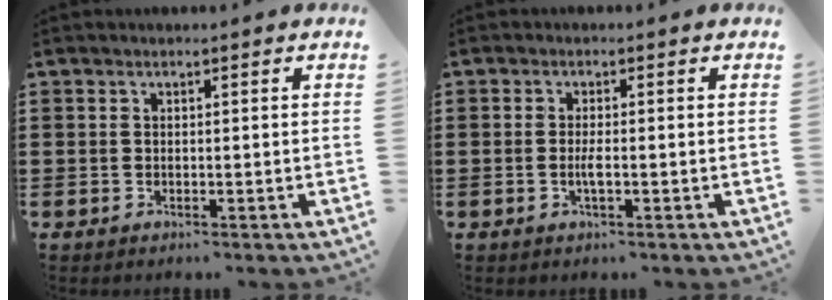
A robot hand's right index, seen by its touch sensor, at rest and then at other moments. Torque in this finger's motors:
{"motor_torque": [0.83, 1.31, 0.02, 0.01]}